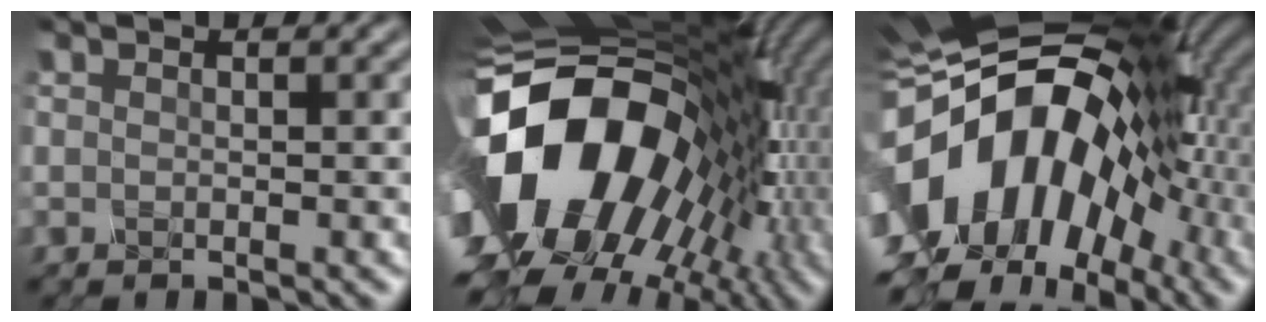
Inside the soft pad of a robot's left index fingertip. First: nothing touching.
{"total": 19.3, "force": [-2.2, 13.5, 13.6], "torque": [-0.263, -0.017, -0.031]}
{"total": 19.3, "force": [-3.0, 12.9, 14.1], "torque": [-0.276, 0.000, -0.063]}